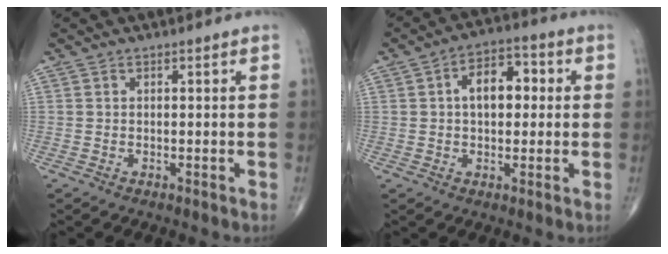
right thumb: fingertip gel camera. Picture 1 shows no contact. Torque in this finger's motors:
{"motor_torque": [-0.17, 0.40, 0.30, 0.14, 0.05]}